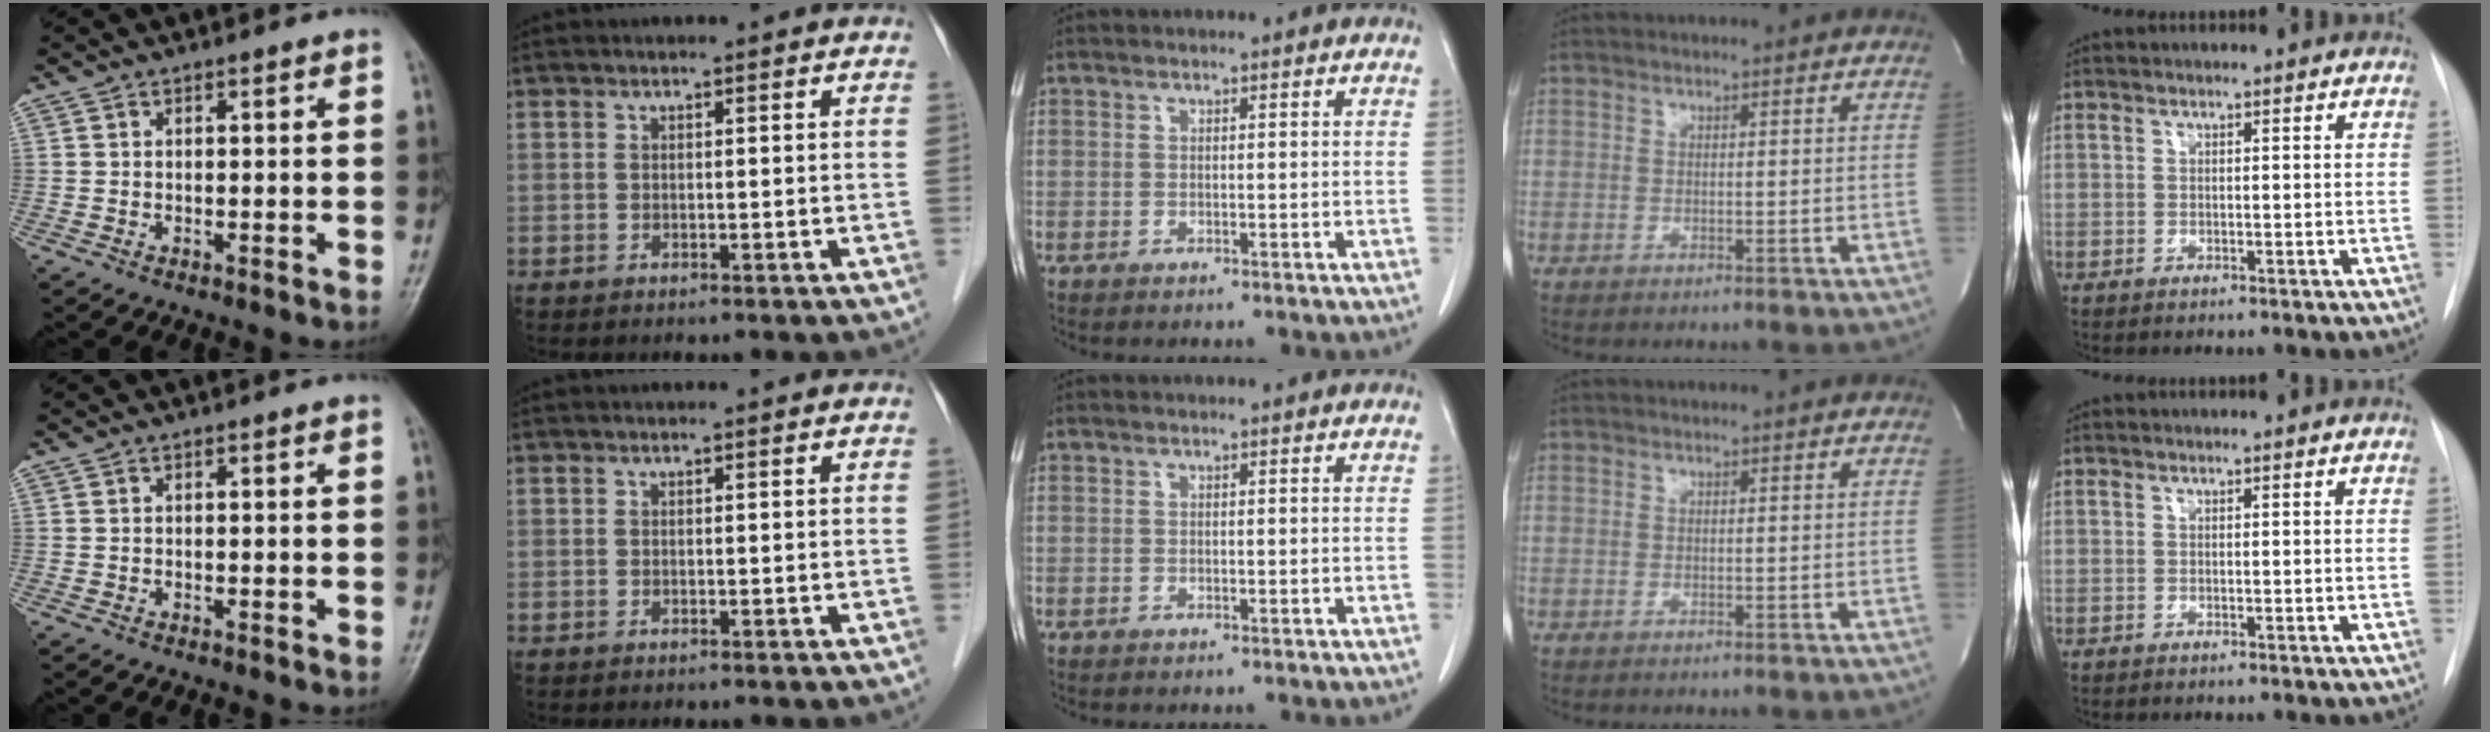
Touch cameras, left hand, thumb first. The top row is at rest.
{}